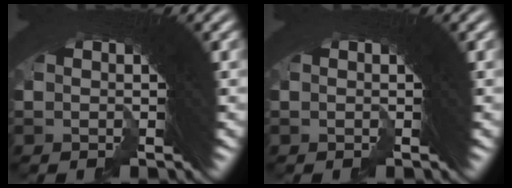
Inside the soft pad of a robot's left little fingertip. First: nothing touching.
{"total": 0.0}